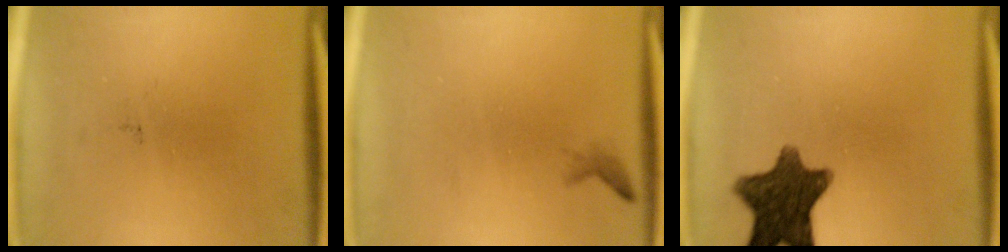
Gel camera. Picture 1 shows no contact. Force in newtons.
{"total": 0.7}
{"total": 11.4}